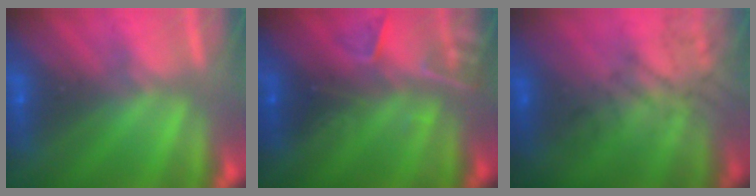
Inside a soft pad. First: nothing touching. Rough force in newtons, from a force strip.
{"total": 2.3}
{"total": 4.4}